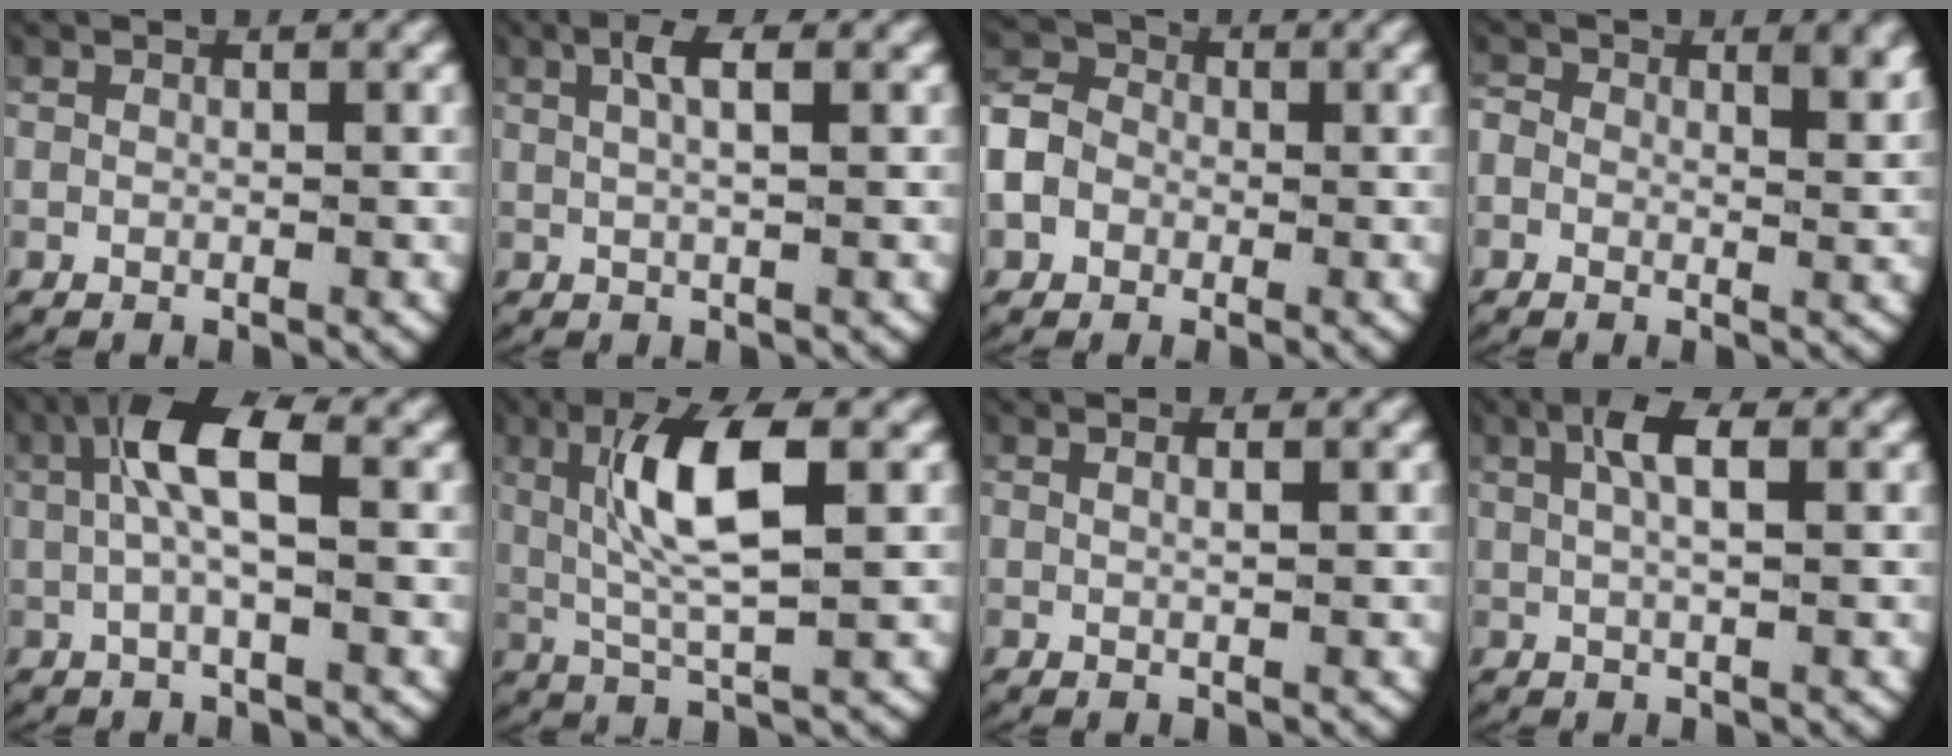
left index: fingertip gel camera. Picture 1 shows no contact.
{"total": 3.0, "force": [1.5, 0.6, 2.5], "torque": [-0.046, 0.010, 0.022]}
{"total": 6.5, "force": [0.0, 5.8, 3.0], "torque": [-0.070, 0.000, -0.013]}
{"total": 2.4, "force": [0.8, 1.6, 1.5], "torque": [-0.033, -0.005, 0.009]}
{"total": 5.5, "force": [1.0, 2.2, 5.0], "torque": [-0.107, 0.008, 0.013]}
{"total": 7.3, "force": [1.8, 2.2, 6.7], "torque": [-0.142, 0.000, 0.036]}
{"total": 0.9, "force": [0.4, -0.1, 0.8], "torque": [-0.019, -0.003, 0.008]}
{"total": 3.6, "force": [1.5, 0.9, 3.2], "torque": [-0.062, 0.008, 0.023]}